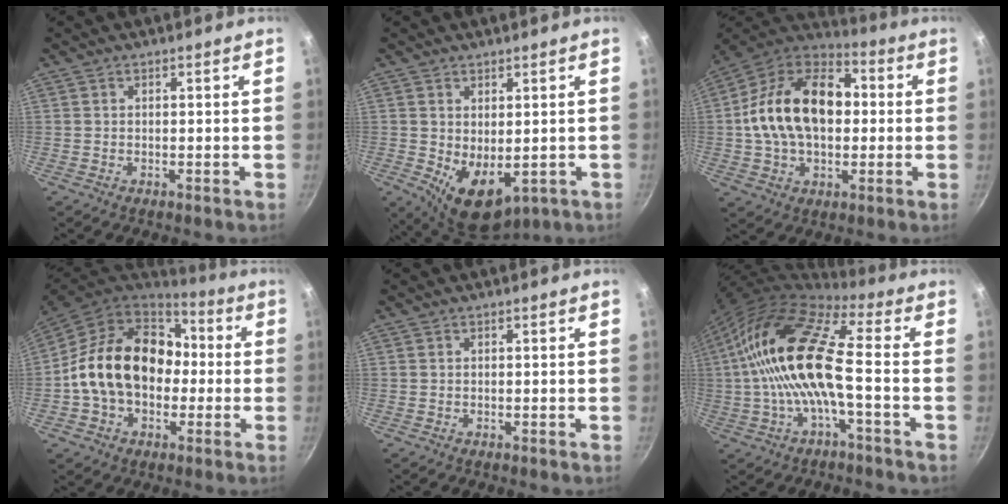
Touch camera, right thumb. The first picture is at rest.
{"total": 8.5, "force": [-0.5, 5.2, 6.8], "torque": [-0.084, -0.019, 0.011]}
{"total": 21.7, "force": [0.9, 14.5, 16.2], "torque": [-0.256, 0.039, 0.002]}
{"total": 20.3, "force": [-0.3, 15.1, 13.4], "torque": [-0.207, 0.047, -0.008]}
{"total": 0.0}
{"total": 17.5, "force": [-0.8, 5.6, 16.6], "torque": [-0.327, 0.035, -0.029]}